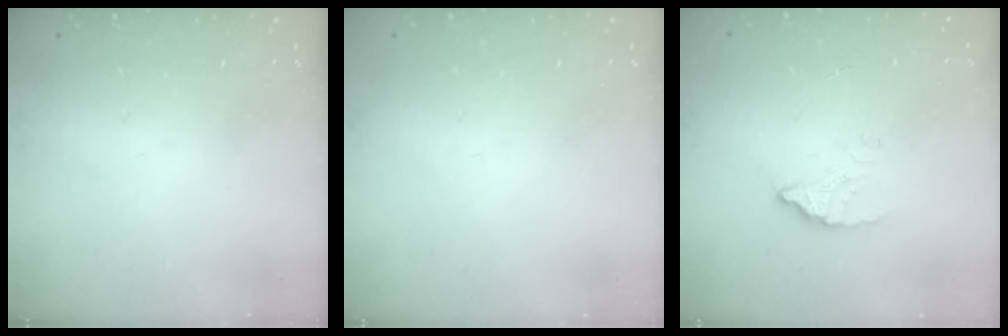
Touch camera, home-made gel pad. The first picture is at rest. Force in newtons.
{"total": 2.2, "press": 2.2, "slide": 0.1}
{"total": 2.8, "press": 2.8, "slide": 0.3}